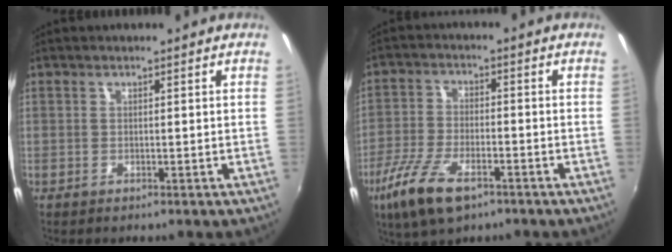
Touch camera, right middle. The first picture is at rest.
{"total": 11.1, "force": [-6.5, 4.4, 7.9], "torque": [-0.184, -0.023, -0.126]}